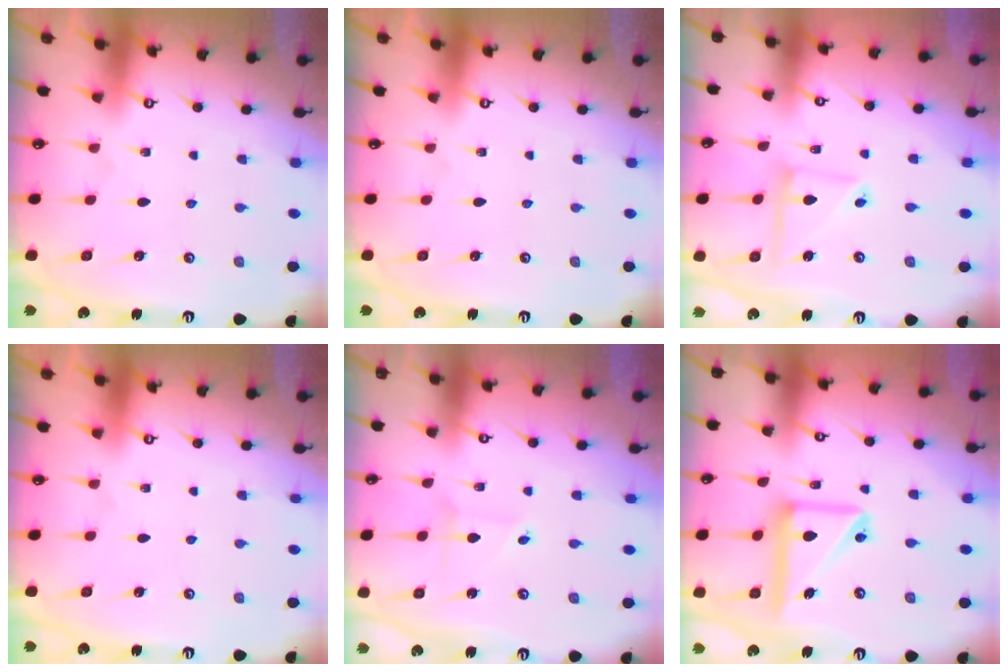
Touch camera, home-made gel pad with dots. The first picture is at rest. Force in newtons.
{"total": 0.0}
{"total": 7.7, "press": 7.7, "slide": 0.6}
{"total": 0.0}
{"total": 1.8, "press": 1.8, "slide": 0.1}
{"total": 13.8, "press": 13.6, "slide": 2.1}